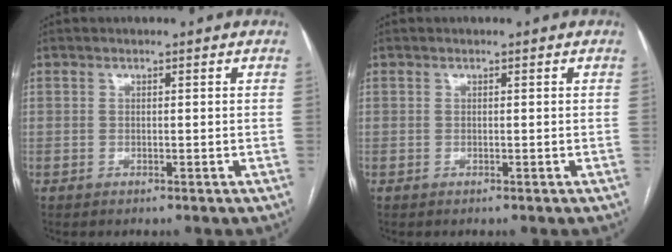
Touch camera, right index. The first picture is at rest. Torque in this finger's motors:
{"motor_torque": [0.00, 0.00, 0.00, 0.00]}